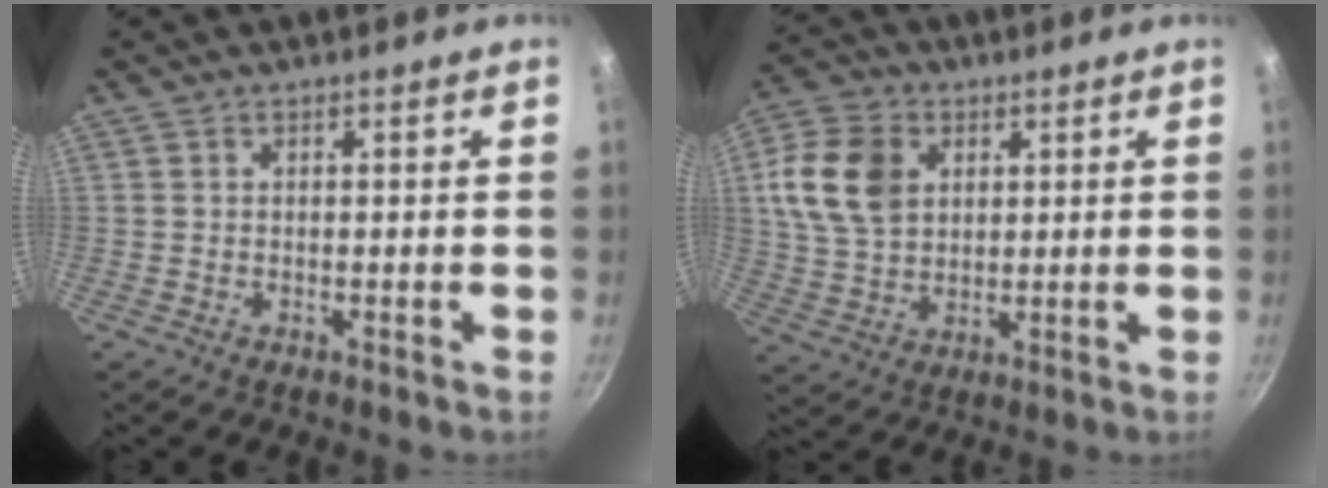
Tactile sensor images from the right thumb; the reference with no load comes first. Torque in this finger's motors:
{"motor_torque": [-0.03, 0.51, 0.43, -0.28, 0.15]}